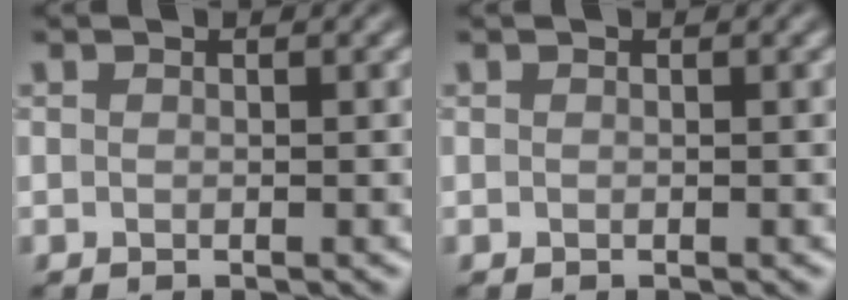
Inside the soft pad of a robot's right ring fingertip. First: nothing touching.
{"total": 0.0}